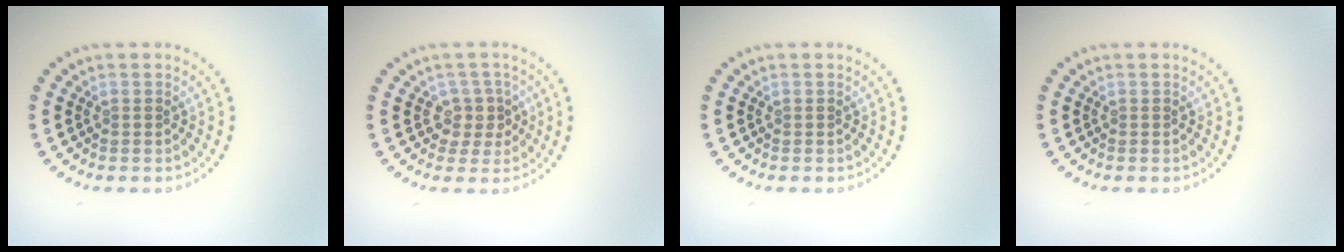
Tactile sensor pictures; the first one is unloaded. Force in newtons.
{"total": 2.2, "press": 1.9, "slide": 1.1}
{"total": 0.0}
{"total": 0.0}